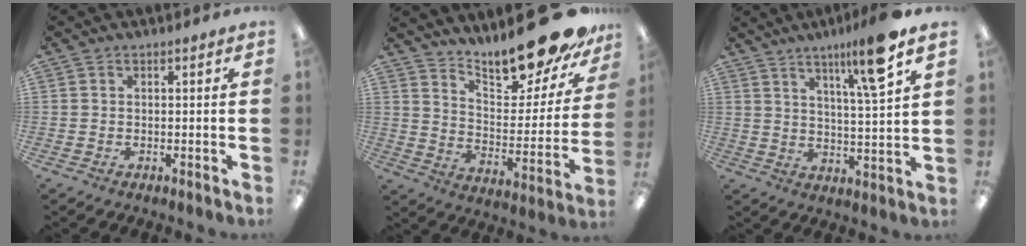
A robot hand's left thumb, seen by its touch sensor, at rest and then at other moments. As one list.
[{"total": 20.8, "force": [17.7, 5.6, 9.4], "torque": [-0.124, -0.133, 0.294]}, {"total": 12.4, "force": [8.0, 1.2, 9.4], "torque": [-0.144, -0.039, 0.122]}]